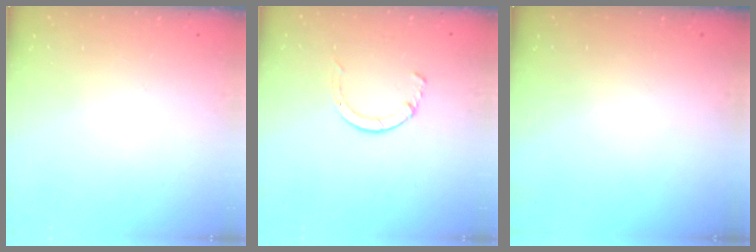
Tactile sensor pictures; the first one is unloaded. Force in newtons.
{"total": 2.8, "press": 2.8, "slide": 0.4}
{"total": 0.0}